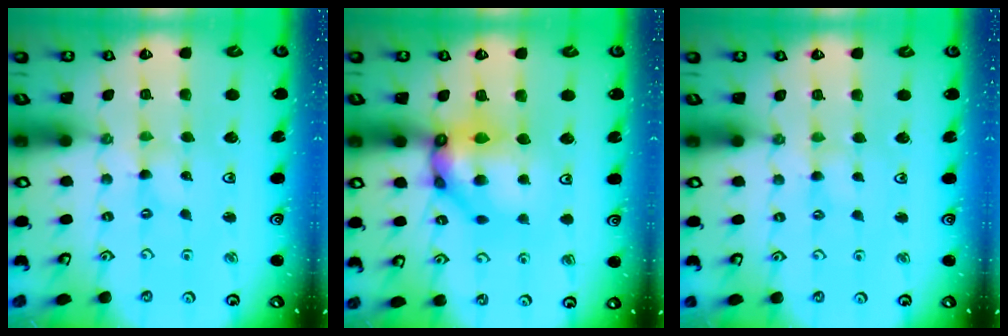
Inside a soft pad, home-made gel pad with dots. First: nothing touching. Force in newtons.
{"total": 12.3, "press": 12.2, "slide": 1.8}
{"total": 1.2, "press": 1.2, "slide": 0.3}